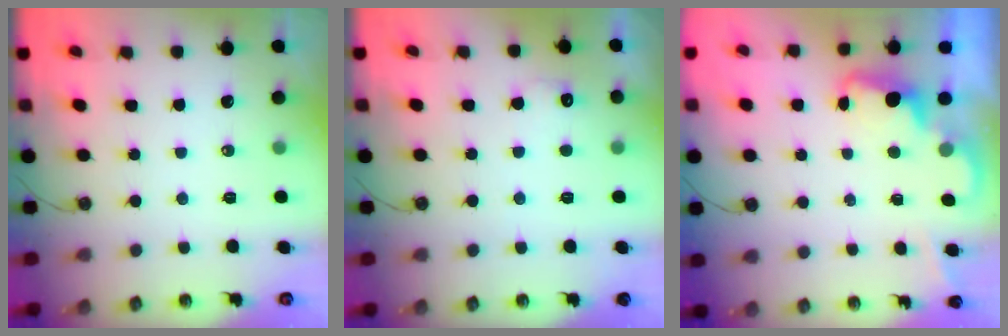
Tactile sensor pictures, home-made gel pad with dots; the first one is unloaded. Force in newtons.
{"total": 5.8, "press": 5.7, "slide": 1.3}
{"total": 2.4, "press": 2.4, "slide": 0.5}